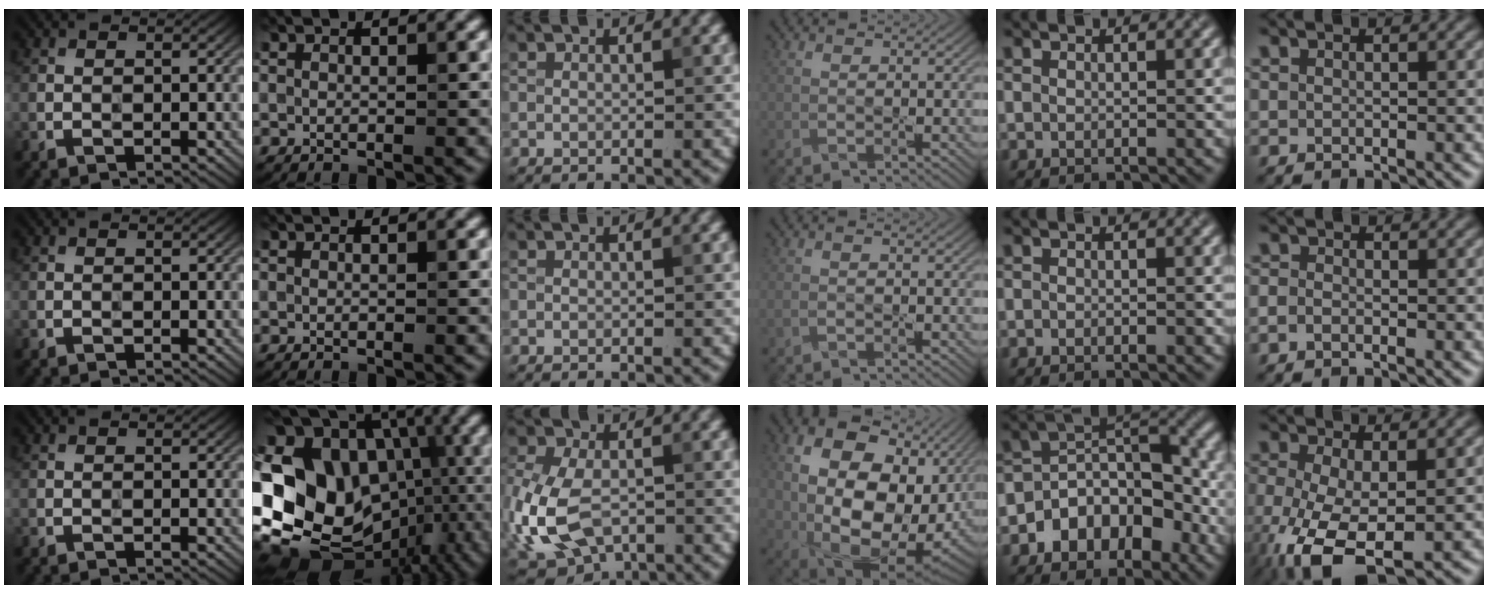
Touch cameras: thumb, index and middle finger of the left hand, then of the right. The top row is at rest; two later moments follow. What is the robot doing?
{"motion": "wipe", "object": "mirror"}